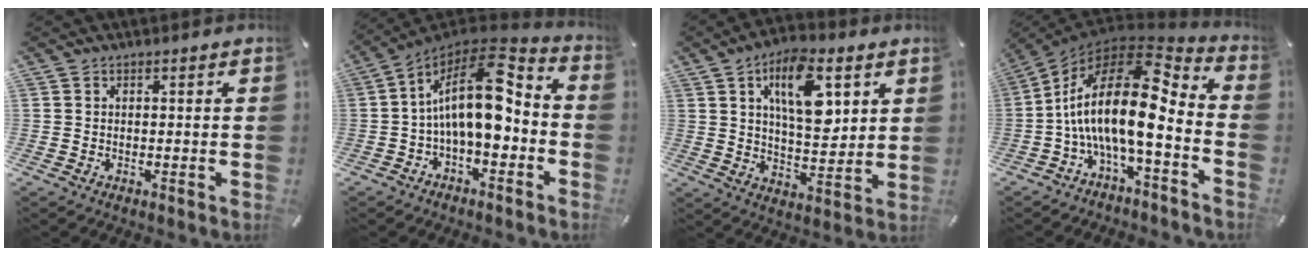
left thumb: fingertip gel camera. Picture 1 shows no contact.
{"total": 17.5, "force": [0.6, 8.8, 15.1], "torque": [-0.292, -0.008, 0.004]}
{"total": 14.9, "force": [6.2, 7.4, 11.3], "torque": [-0.169, -0.013, 0.105]}
{"total": 19.8, "force": [-1.5, 8.0, 18.1], "torque": [-0.359, -0.031, -0.032]}